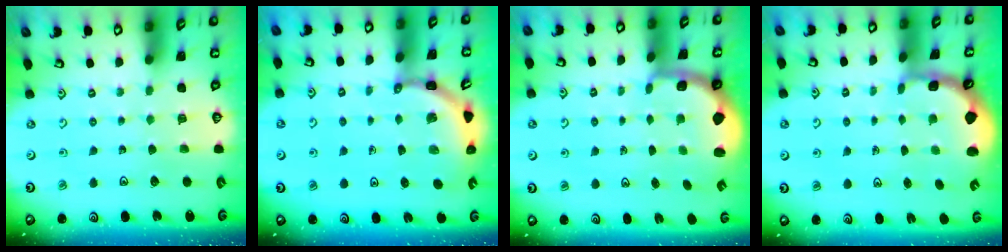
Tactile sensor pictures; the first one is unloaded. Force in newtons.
{"total": 3.6, "press": 3.6, "slide": 0.2}
{"total": 2.4, "press": 1.1, "slide": 2.1}
{"total": 1.8, "press": 1.8, "slide": 0.5}